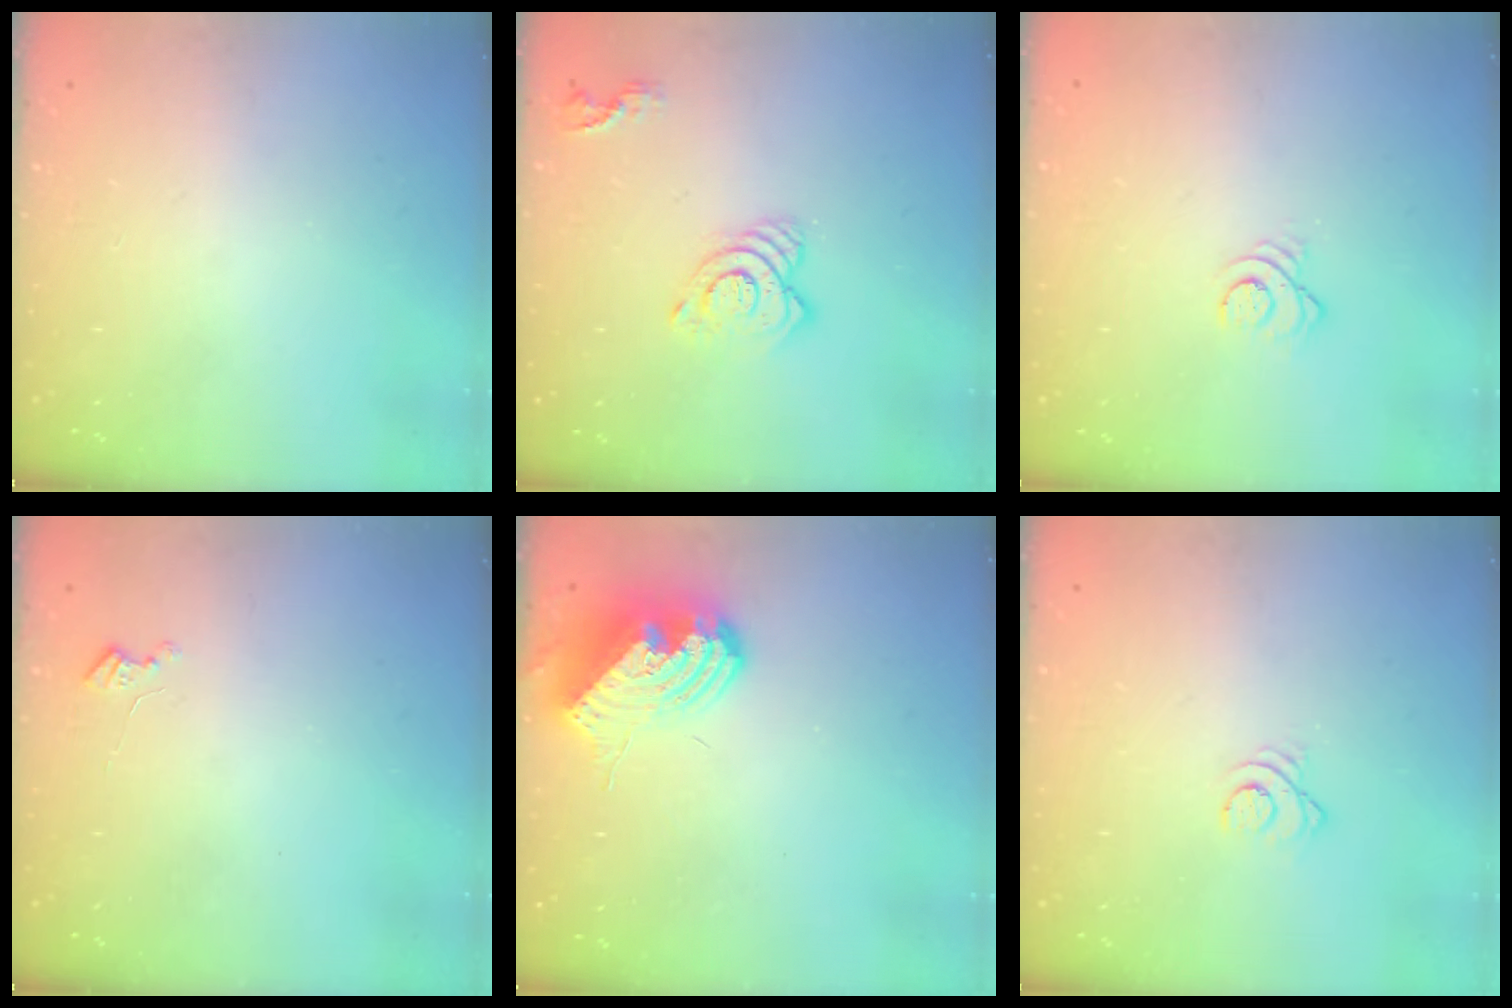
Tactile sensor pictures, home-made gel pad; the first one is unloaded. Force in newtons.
{"total": 10.2, "press": 10.2, "slide": 0.9}
{"total": 3.0, "press": 3.0, "slide": 0.4}
{"total": 2.7, "press": 2.7, "slide": 0.3}
{"total": 12.9, "press": 12.8, "slide": 1.7}
{"total": 2.6, "press": 2.6, "slide": 0.3}